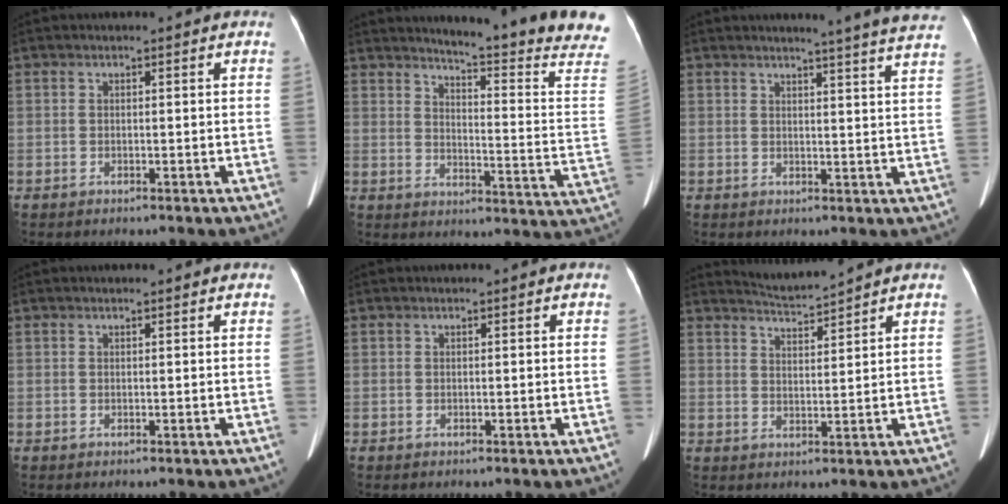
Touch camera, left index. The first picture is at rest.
{"total": 19.2, "force": [16.9, -1.3, 9.0], "torque": [-0.129, -0.108, 0.193]}
{"total": 11.6, "force": [10.6, -1.4, 4.4], "torque": [-0.056, -0.049, 0.102]}
{"total": 1.0, "force": [0.9, 0.1, 0.4], "torque": [-0.011, 0.010, 0.012]}
{"total": 0.0}
{"total": 4.0, "force": [3.8, -1.2, -0.3], "torque": [0.000, -0.005, 0.075]}